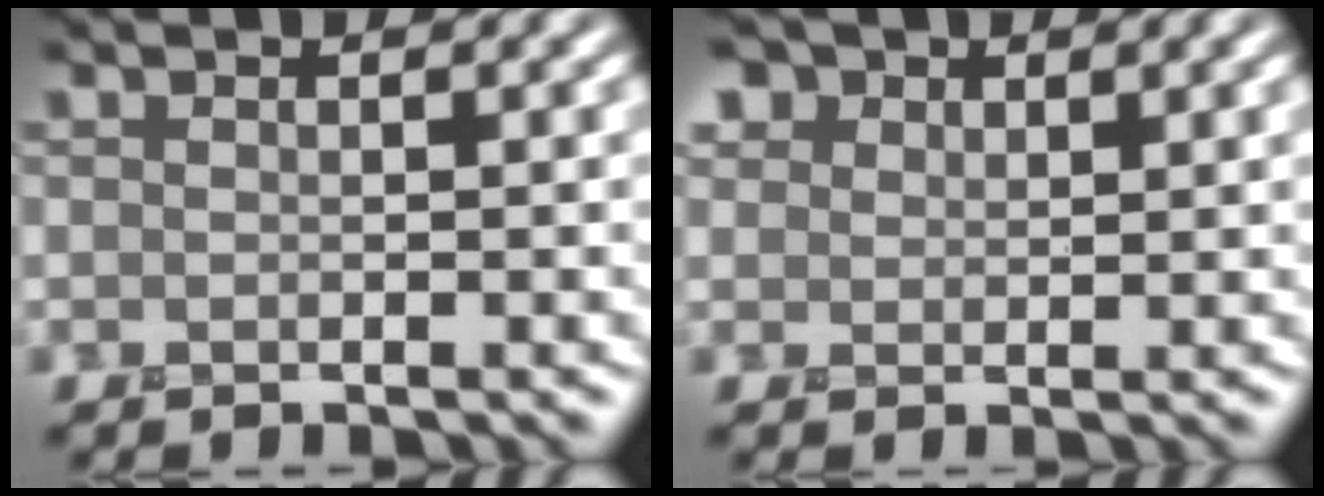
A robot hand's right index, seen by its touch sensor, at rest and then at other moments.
{"total": 3.2, "force": [2.3, 2.2, 0.6], "torque": [-0.025, 0.016, 0.028]}